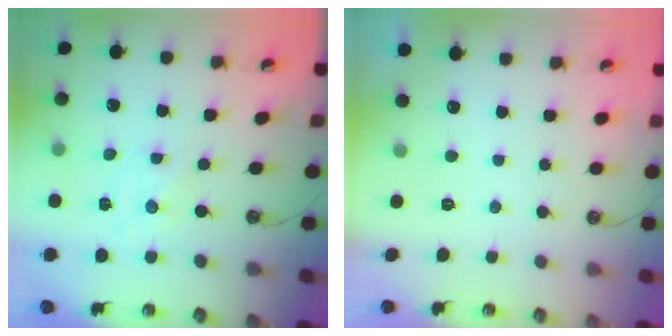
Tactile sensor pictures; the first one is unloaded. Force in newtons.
{"total": 0.0}